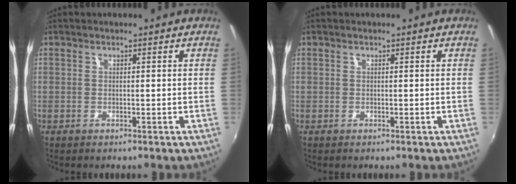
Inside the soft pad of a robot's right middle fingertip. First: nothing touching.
{"total": 0.0}